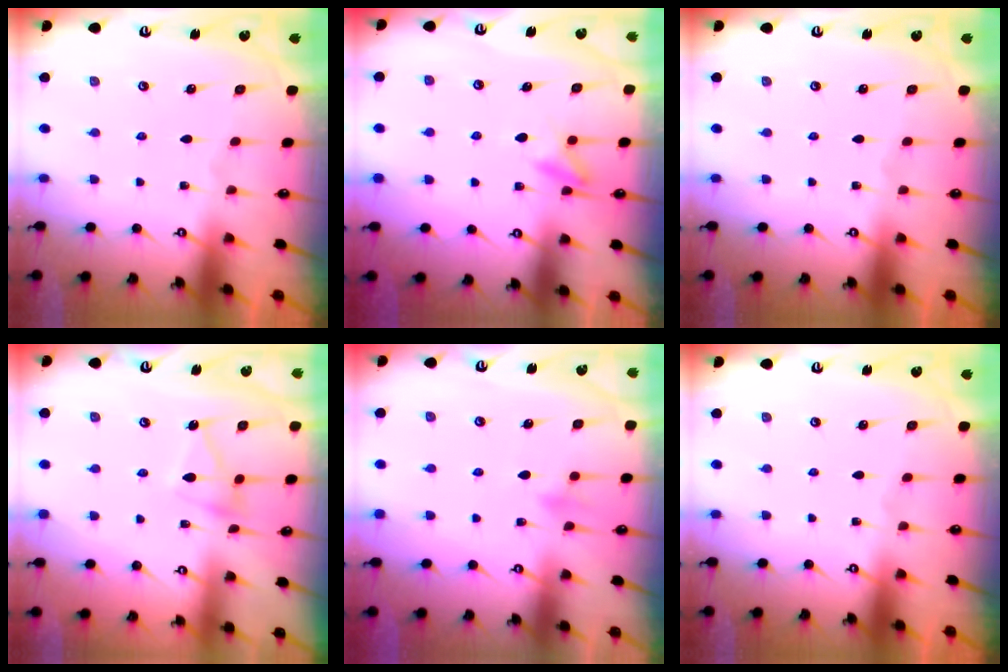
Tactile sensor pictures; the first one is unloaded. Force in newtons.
{"total": 9.3, "press": 9.2, "slide": 1.3}
{"total": 0.0}
{"total": 8.4, "press": 8.3, "slide": 0.8}
{"total": 7.2, "press": 7.1, "slide": 0.8}
{"total": 0.0}